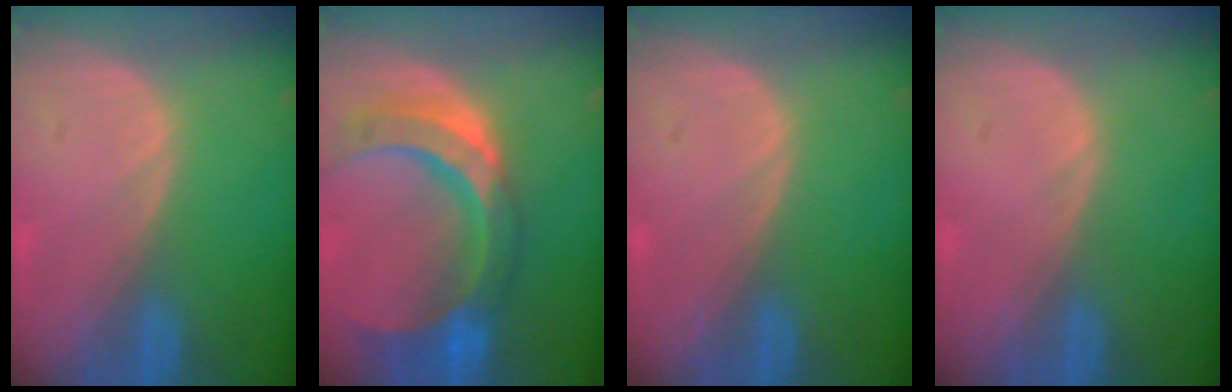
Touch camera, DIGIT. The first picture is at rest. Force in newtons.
{"total": 11.6, "press": 9.8, "slide": 6.2}
{"total": 0.0}
{"total": 0.0}